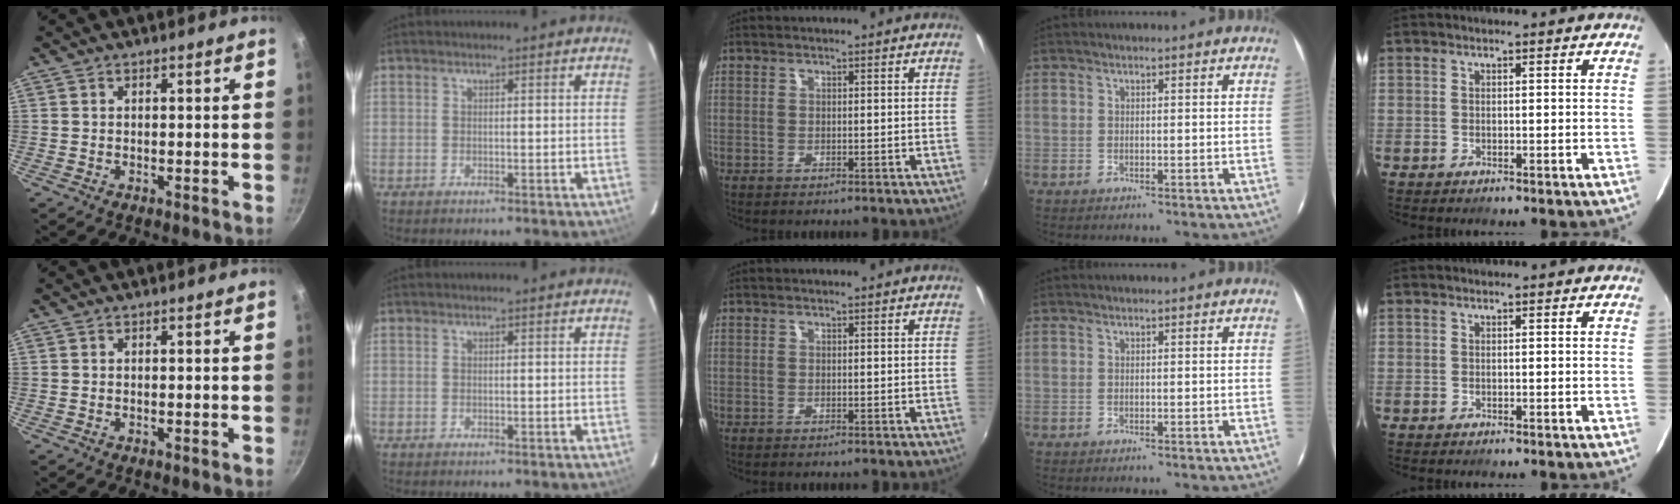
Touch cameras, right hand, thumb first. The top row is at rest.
{}